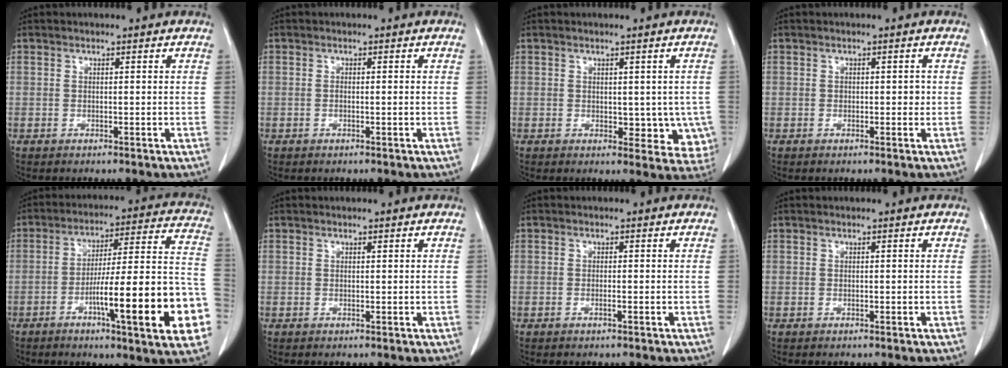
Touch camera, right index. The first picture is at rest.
{"total": 0.9, "force": [-0.1, 0.1, 0.9], "torque": [-0.014, -0.001, -0.001]}
{"total": 6.1, "force": [-0.3, 3.8, 4.7], "torque": [-0.026, -0.003, 0.003]}
{"total": 1.2, "force": [0.0, 0.8, 0.9], "torque": [-0.009, 0.006, 0.000]}
{"total": 21.0, "force": [-7.3, 1.9, 19.6], "torque": [-0.224, 0.014, -0.102]}
{"total": 0.0}
{"total": 0.5, "force": [-0.3, -0.1, 0.5], "torque": [-0.009, 0.000, -0.005]}
{"total": 0.0}